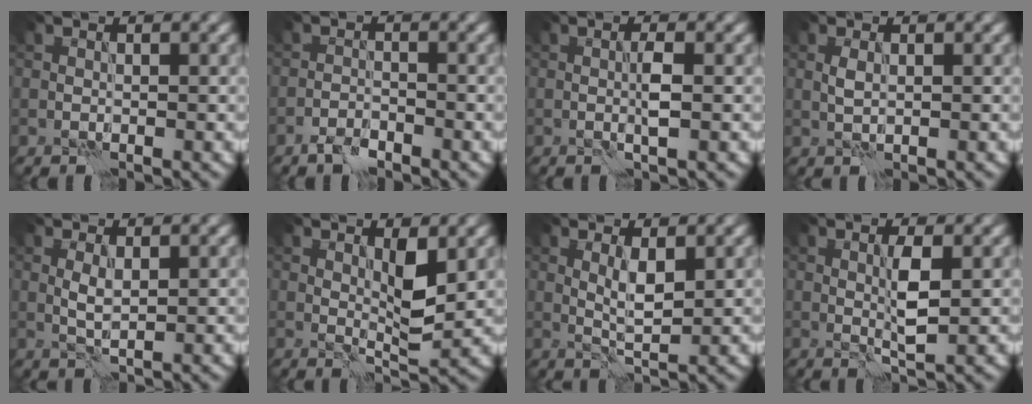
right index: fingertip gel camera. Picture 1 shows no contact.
{"total": 1.8, "force": [-1.4, 0.6, 0.8], "torque": [-0.014, 0.004, -0.030]}
{"total": 1.5, "force": [-0.1, 0.1, 1.5], "torque": [-0.029, 0.003, -0.002]}
{"total": 0.9, "force": [0.2, 0.3, 0.8], "torque": [-0.023, 0.002, 0.006]}
{"total": 1.6, "force": [0.4, 0.4, 1.5], "torque": [-0.037, 0.000, 0.011]}
{"total": 3.0, "force": [1.1, 0.8, 2.7], "torque": [-0.047, -0.008, 0.020]}
{"total": 2.4, "force": [0.7, 0.5, 2.2], "torque": [-0.046, -0.004, 0.017]}
{"total": 2.5, "force": [0.4, 0.4, 2.5], "torque": [-0.048, -0.001, 0.009]}